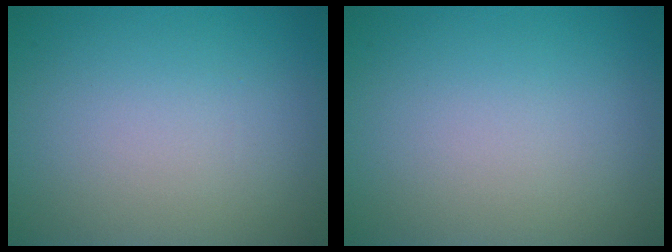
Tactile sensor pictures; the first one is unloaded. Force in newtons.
{"total": 0.0}